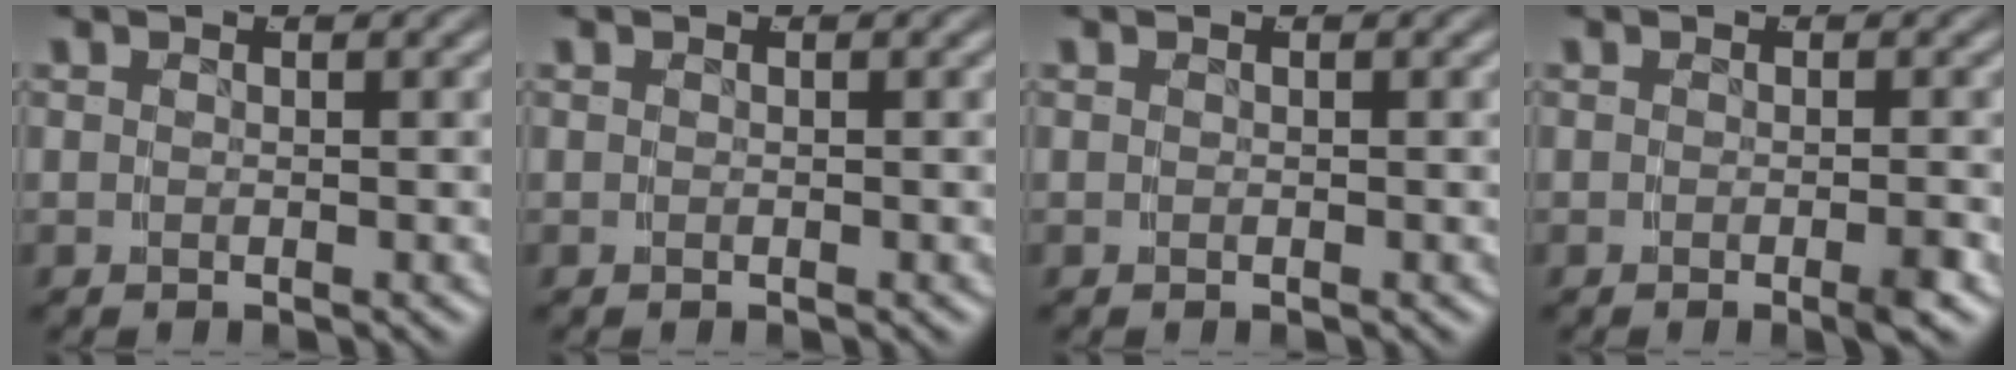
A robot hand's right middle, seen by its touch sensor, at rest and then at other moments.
{"total": 0.0}
{"total": 0.0}
{"total": 1.2, "force": [-0.7, -0.3, 0.9], "torque": [-0.012, 0.007, -0.019]}